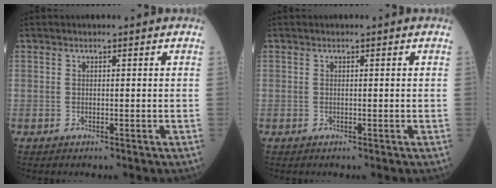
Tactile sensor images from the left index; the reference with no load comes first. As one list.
[{"total": 0.0}]